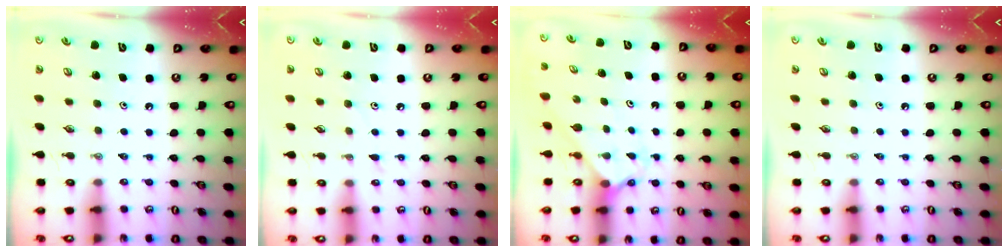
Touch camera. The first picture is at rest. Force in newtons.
{"total": 3.0, "press": 3.0, "slide": 0.4}
{"total": 2.3, "press": 2.3, "slide": 0.2}
{"total": 0.0}